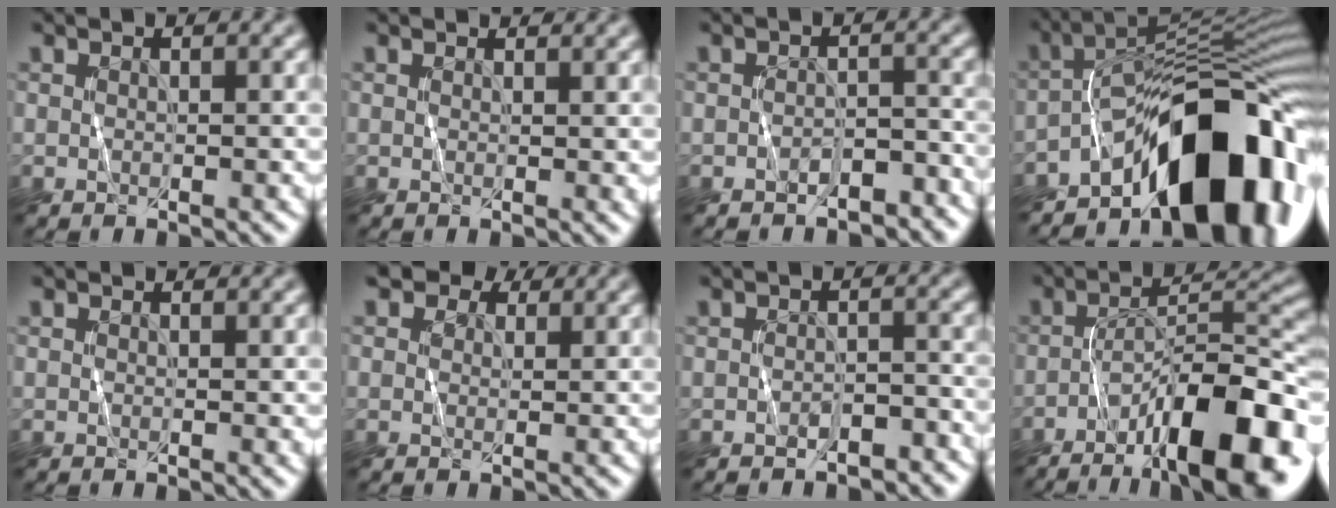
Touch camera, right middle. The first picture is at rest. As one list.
[{"total": 1.5, "force": [1.4, 0.2, 0.6], "torque": [-0.005, -0.001, 0.022]}, {"total": 2.3, "force": [-1.9, 1.0, 0.8], "torque": [-0.012, 0.005, -0.028]}, {"total": 13.6, "force": [-7.8, 5.6, 9.6], "torque": [-0.115, 0.011, -0.133]}, {"total": 0.7, "force": [0.6, 0.2, 0.3], "torque": [-0.003, -0.002, 0.010]}, {"total": 3.9, "force": [2.6, 2.3, 1.8], "torque": [-0.030, 0.002, 0.029]}, {"total": 1.8, "force": [-1.5, 0.8, 0.7], "torque": [-0.010, 0.004, -0.023]}, {"total": 13.6, "force": [-7.6, 3.9, 10.5], "torque": [-0.164, 0.011, -0.125]}]